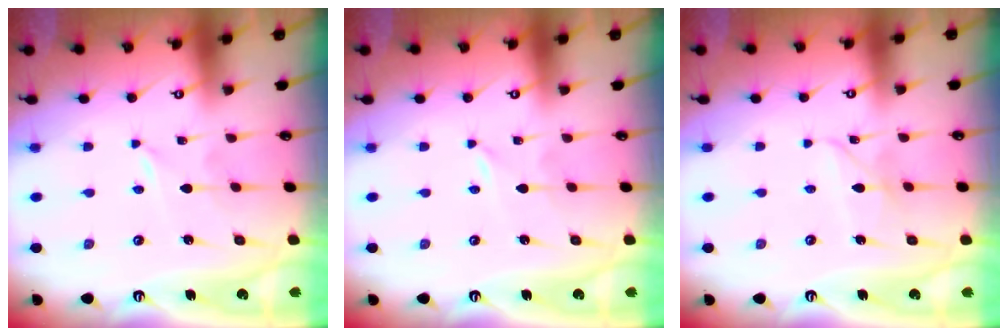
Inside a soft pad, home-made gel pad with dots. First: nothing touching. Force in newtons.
{"total": 0.0}
{"total": 3.9, "press": 3.9, "slide": 0.3}